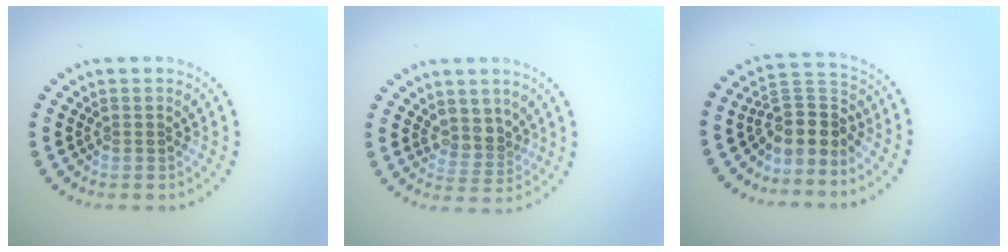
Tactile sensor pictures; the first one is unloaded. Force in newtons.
{"total": 2.5, "press": 2.0, "slide": 1.5}
{"total": 3.8, "press": 2.9, "slide": 2.4}